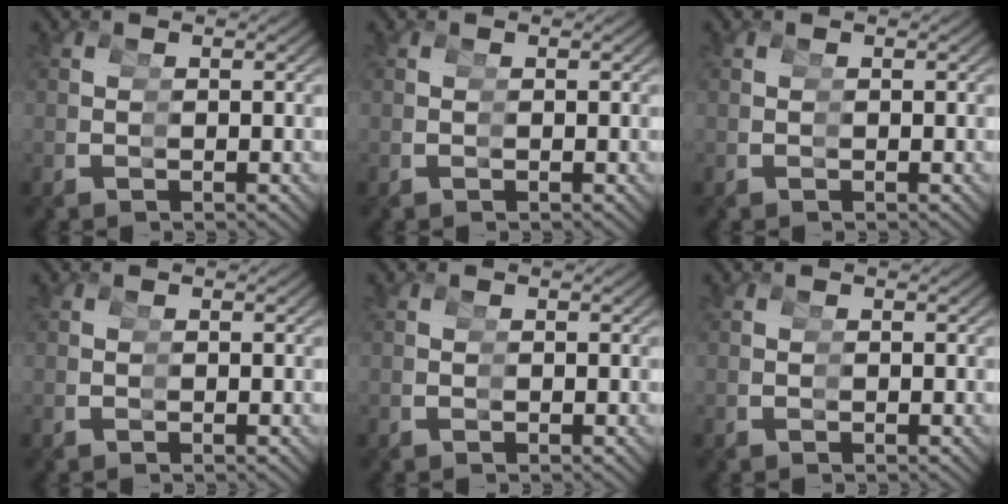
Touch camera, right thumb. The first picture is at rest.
{"total": 0.0}
{"total": 0.0}
{"total": 0.0}
{"total": 0.0}
{"total": 0.0}